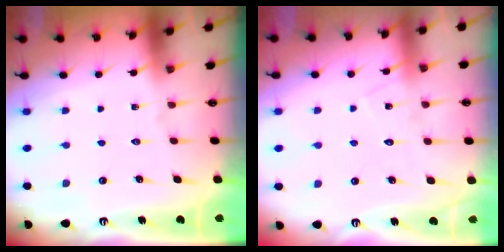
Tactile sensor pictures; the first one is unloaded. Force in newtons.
{"total": 7.1, "press": 7.1, "slide": 0.5}